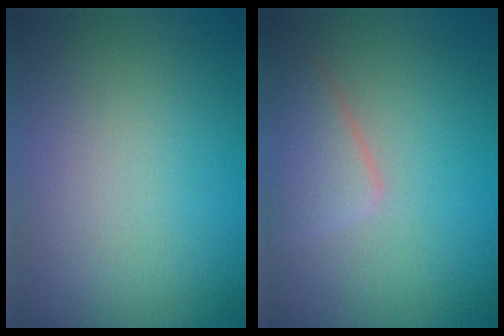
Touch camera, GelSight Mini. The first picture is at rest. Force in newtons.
{"total": 3.2, "press": 3.2, "slide": 0.3}